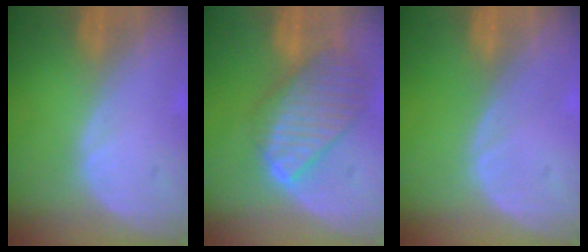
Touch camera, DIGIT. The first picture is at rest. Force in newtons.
{"total": 9.7, "press": 8.4, "slide": 4.9}
{"total": 0.0}